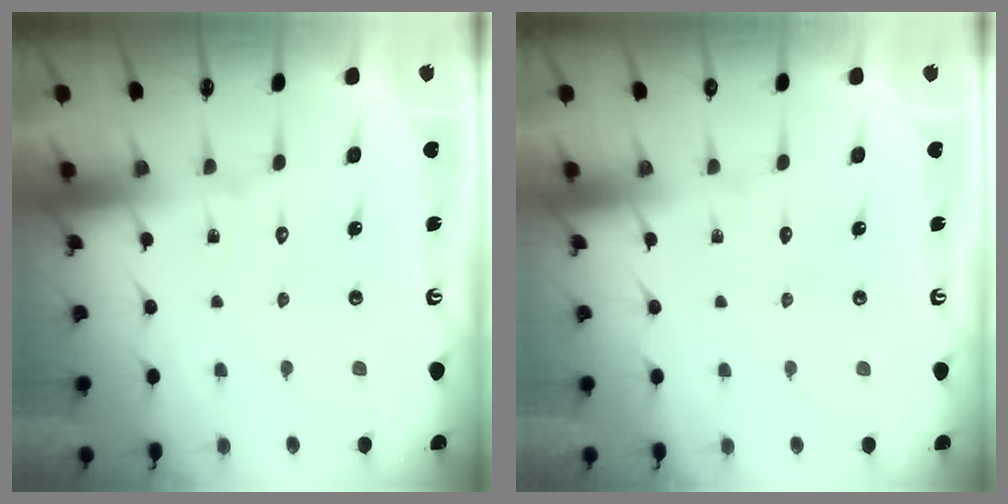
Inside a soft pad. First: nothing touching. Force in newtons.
{"total": 0.0}